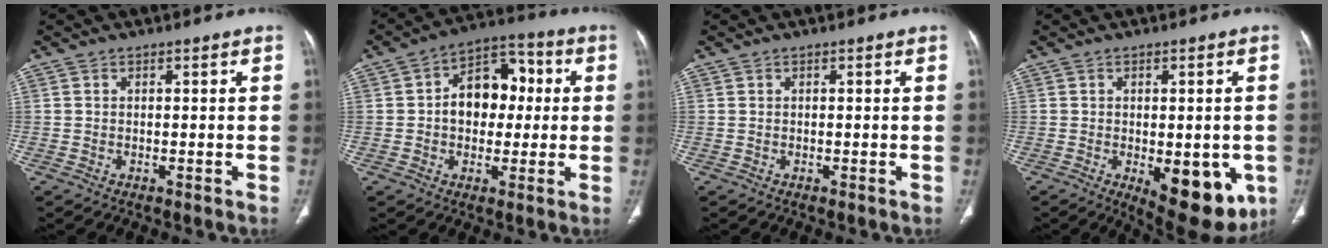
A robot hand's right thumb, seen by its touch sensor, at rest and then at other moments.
{"total": 12.1, "force": [0.9, 8.5, 8.5], "torque": [-0.086, 0.028, 0.007]}
{"total": 0.0}
{"total": 13.2, "force": [-4.0, 6.1, 11.0], "torque": [-0.119, -0.012, -0.037]}